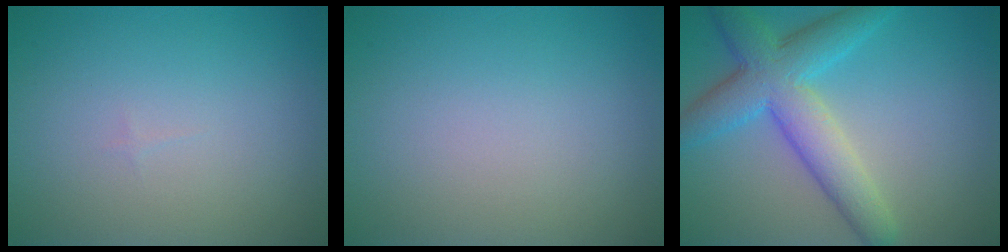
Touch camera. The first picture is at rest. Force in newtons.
{"total": 0.0}
{"total": 6.8, "press": 6.8, "slide": 0.1}